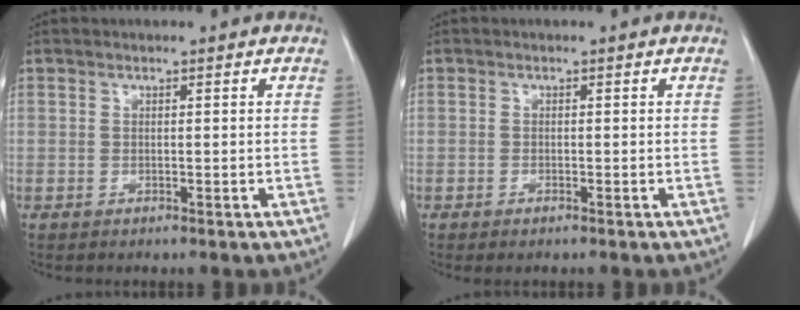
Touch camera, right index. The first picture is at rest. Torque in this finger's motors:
{"motor_torque": [0.34, -0.31, 0.05, 0.01]}